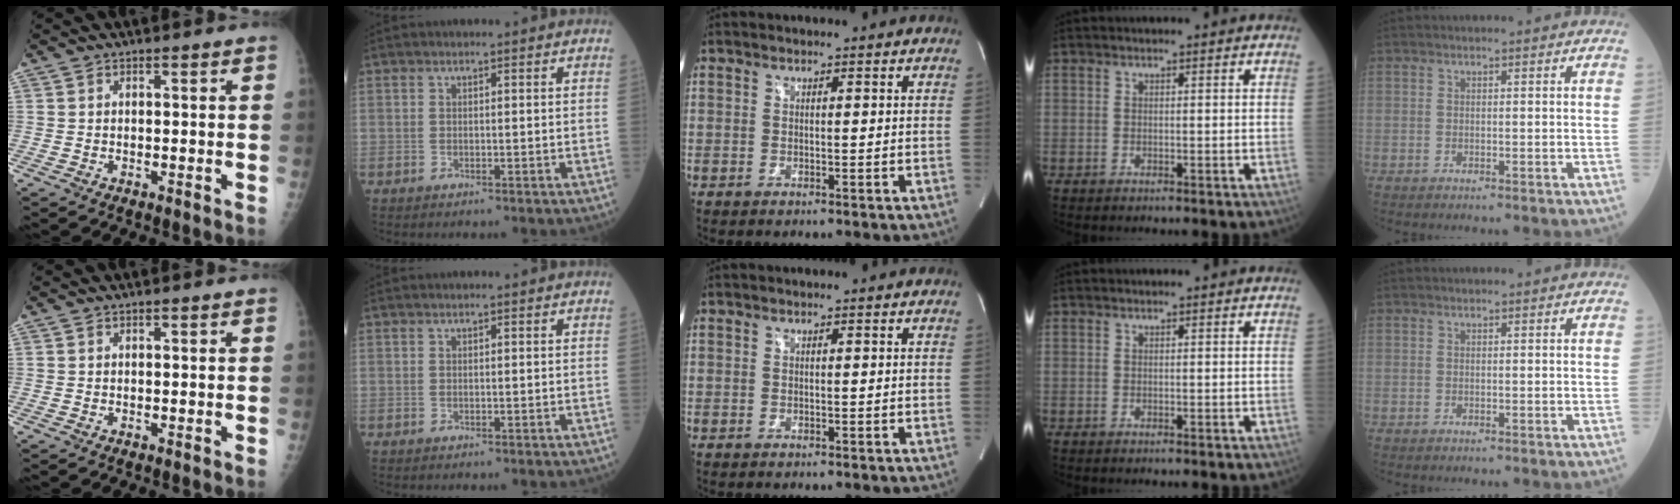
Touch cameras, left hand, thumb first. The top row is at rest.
{}